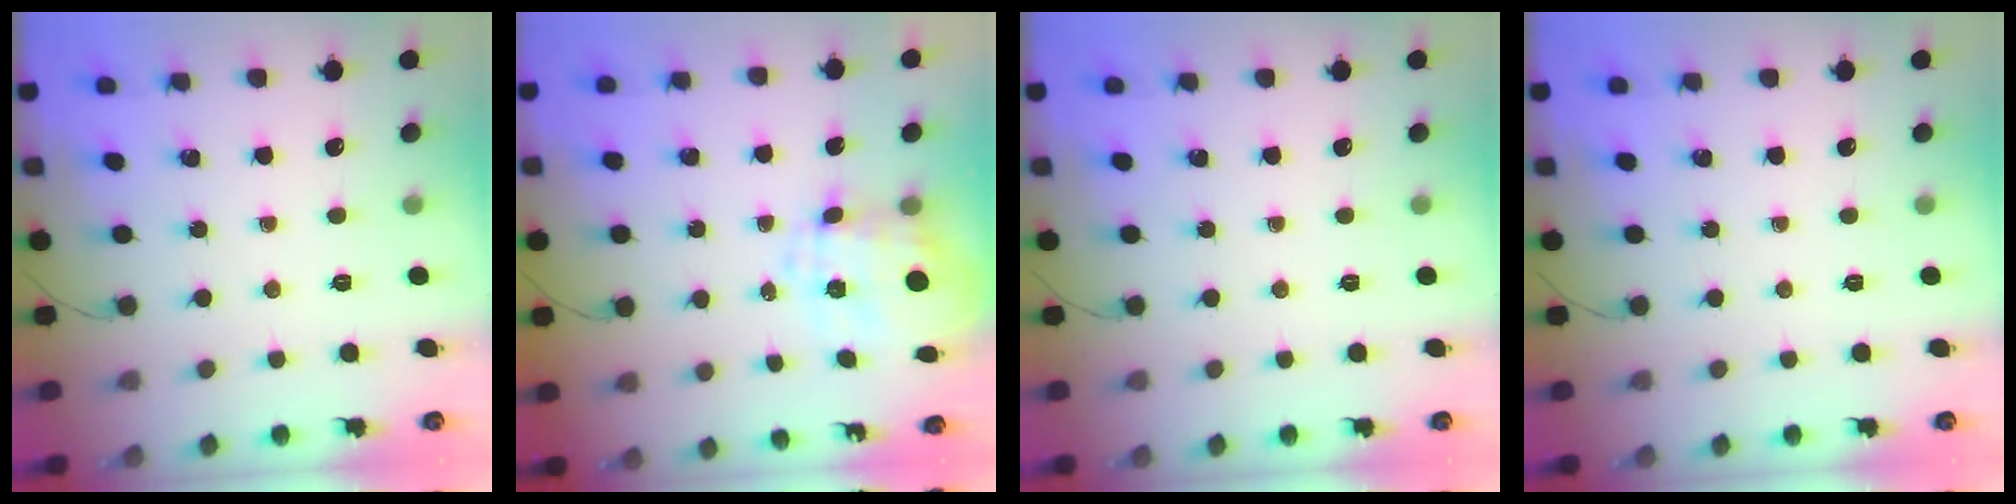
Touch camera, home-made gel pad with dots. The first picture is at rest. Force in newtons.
{"total": 7.3, "press": 7.1, "slide": 1.5}
{"total": 0.0}
{"total": 0.0}